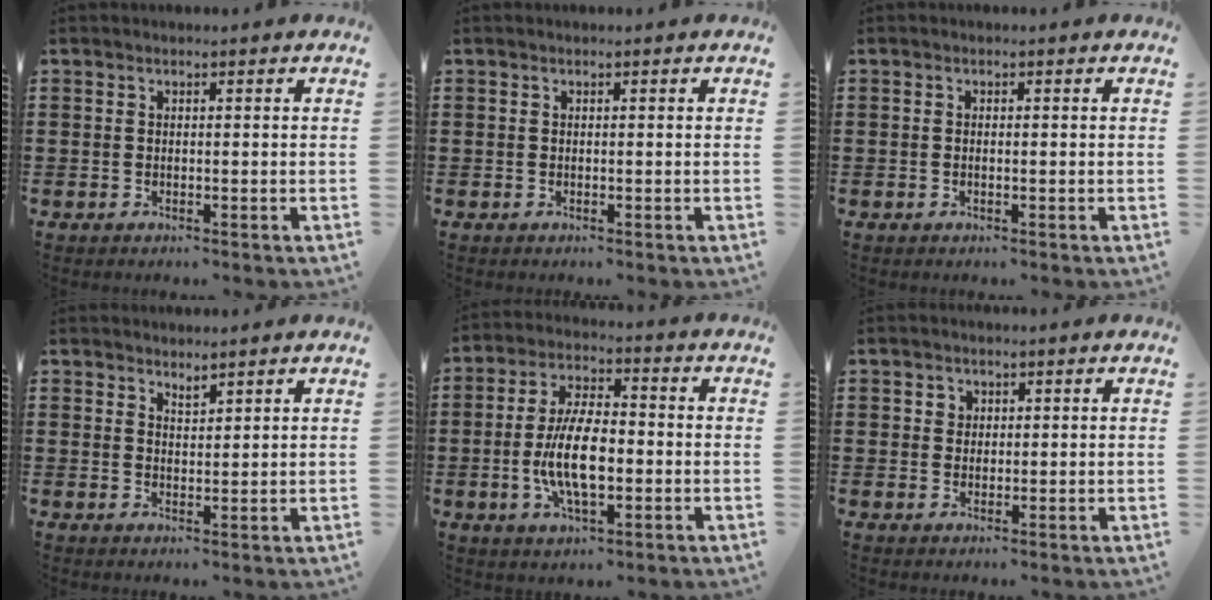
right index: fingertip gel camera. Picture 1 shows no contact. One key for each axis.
{"total": 0.0}
{"total": 0.0}
{"total": 1.7, "fx": 1.7, "fy": 0.1, "fz": -0.1, "tx": -0.003, "ty": -0.001, "tz": 0.033}
{"total": 10.1, "fx": -1.7, "fy": 4.2, "fz": 9.0, "tx": -0.194, "ty": -0.003, "tz": -0.036}
{"total": 1.6, "fx": 0.8, "fy": 1.4, "fz": 0.2, "tx": -0.008, "ty": 0.006, "tz": 0.015}